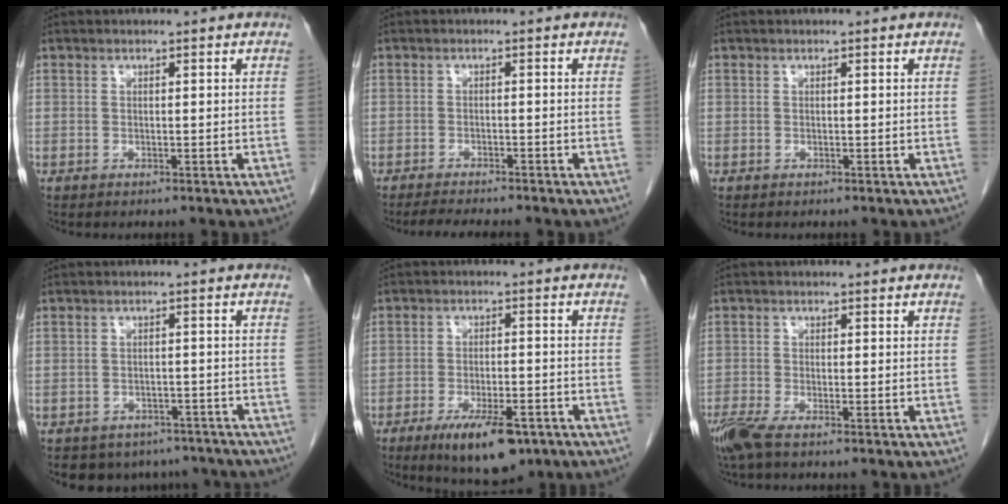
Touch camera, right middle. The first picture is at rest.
{"total": 4.8, "force": [-4.2, 0.3, 2.3], "torque": [-0.035, -0.012, -0.065]}
{"total": 0.0}
{"total": 9.5, "force": [-7.9, 5.0, 1.3], "torque": [-0.012, 0.009, -0.087]}
{"total": 9.9, "force": [-6.0, 3.2, 7.1], "torque": [-0.114, -0.011, -0.091]}
{"total": 4.1, "force": [-3.0, 0.7, 2.8], "torque": [-0.064, -0.013, -0.060]}